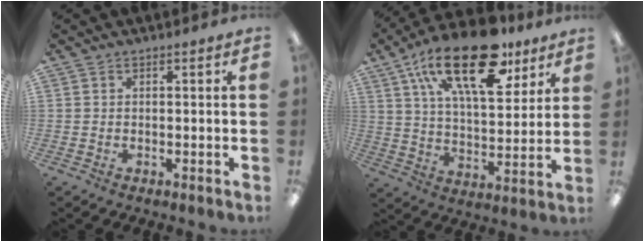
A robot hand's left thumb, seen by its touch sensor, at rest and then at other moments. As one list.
[{"total": 24.1, "force": [14.6, 10.4, 16.1], "torque": [-0.260, -0.065, 0.248]}]